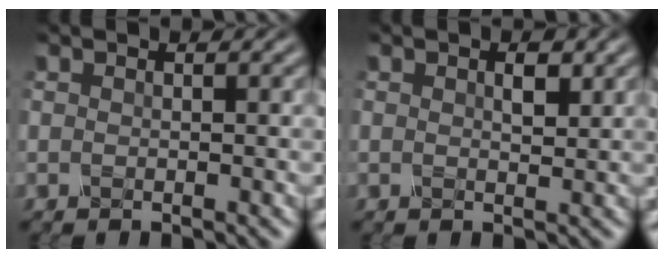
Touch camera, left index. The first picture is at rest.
{"total": 1.1, "force": [0.5, 0.3, 1.0], "torque": [-0.020, 0.000, 0.017]}